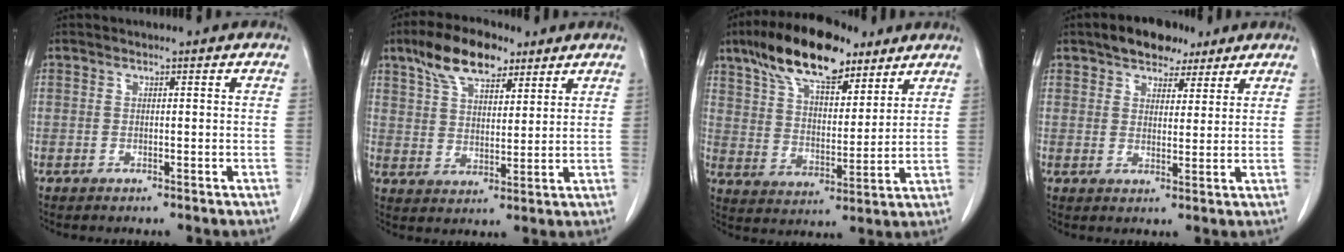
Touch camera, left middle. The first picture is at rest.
{"total": 10.4, "force": [6.9, 4.3, 6.4], "torque": [-0.122, 0.018, 0.128]}
{"total": 16.5, "force": [11.5, 5.9, 10.2], "torque": [-0.184, 0.022, 0.203]}
{"total": 7.1, "force": [5.0, 3.6, 3.4], "torque": [-0.047, 0.016, 0.081]}